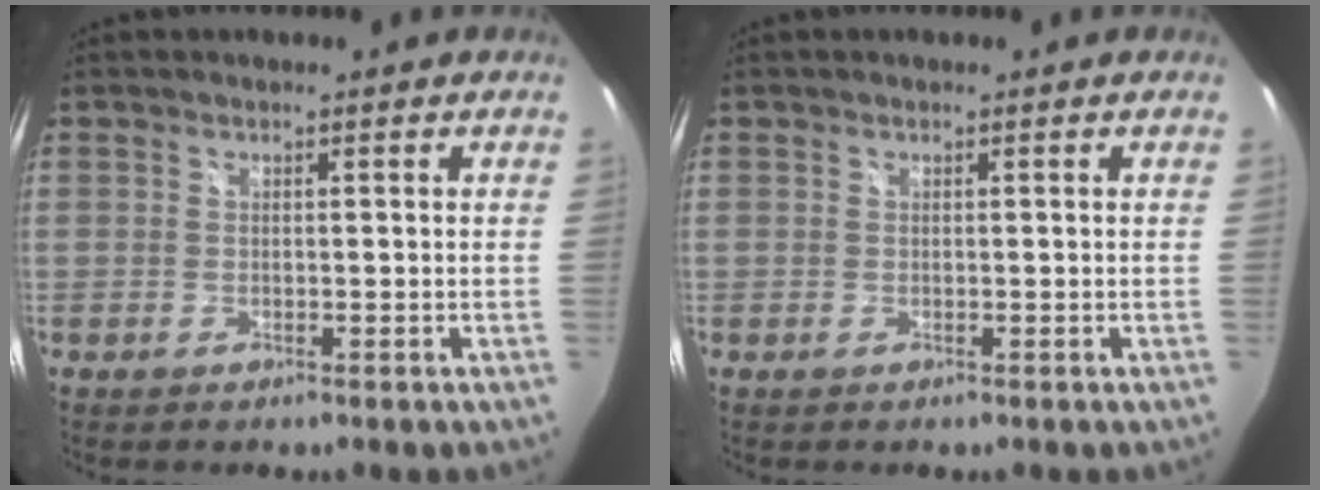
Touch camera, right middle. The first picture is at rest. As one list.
[{"total": 0.0}]